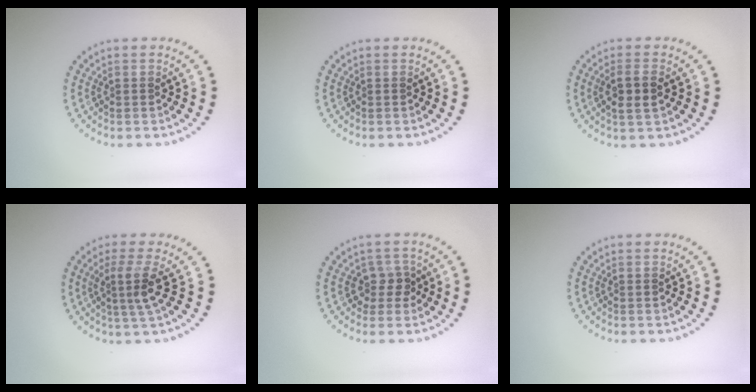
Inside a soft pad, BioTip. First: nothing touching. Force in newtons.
{"total": 0.0}
{"total": 2.3, "press": 2.2, "slide": 0.9}
{"total": 2.8, "press": 2.0, "slide": 1.9}
{"total": 1.8, "press": 1.4, "slide": 1.1}
{"total": 0.0}